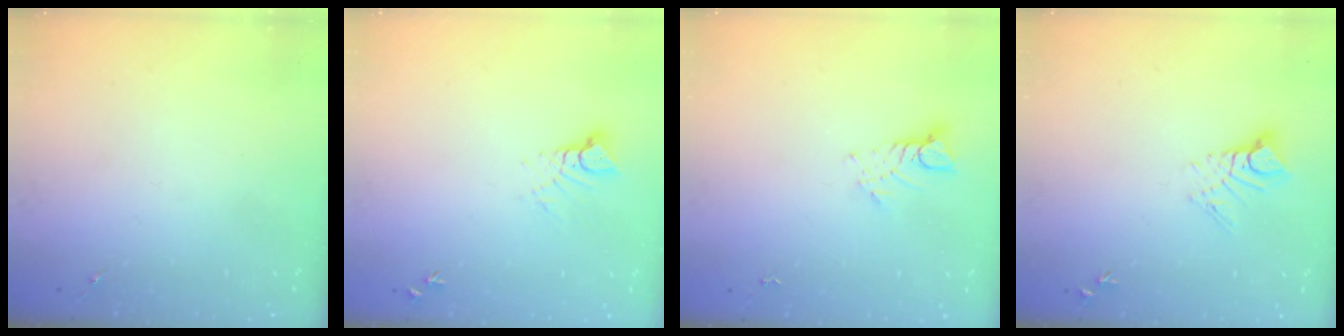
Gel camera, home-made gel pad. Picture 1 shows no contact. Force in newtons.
{"total": 4.4, "press": 4.4, "slide": 0.1}
{"total": 5.1, "press": 5.0, "slide": 0.3}
{"total": 7.9, "press": 7.8, "slide": 0.7}